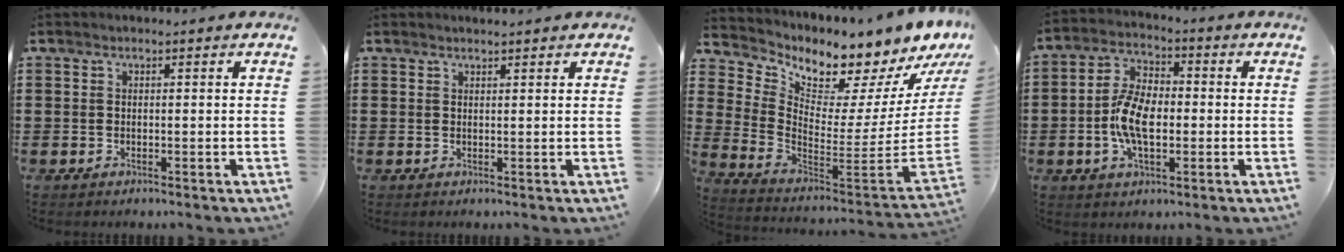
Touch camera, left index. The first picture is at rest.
{"total": 1.0, "force": [1.0, 0.2, 0.2], "torque": [-0.005, 0.002, 0.019]}
{"total": 5.6, "force": [5.1, 1.4, 1.8], "torque": [-0.061, -0.075, 0.078]}
{"total": 8.0, "force": [-1.2, 4.2, 6.7], "torque": [-0.153, 0.005, -0.031]}